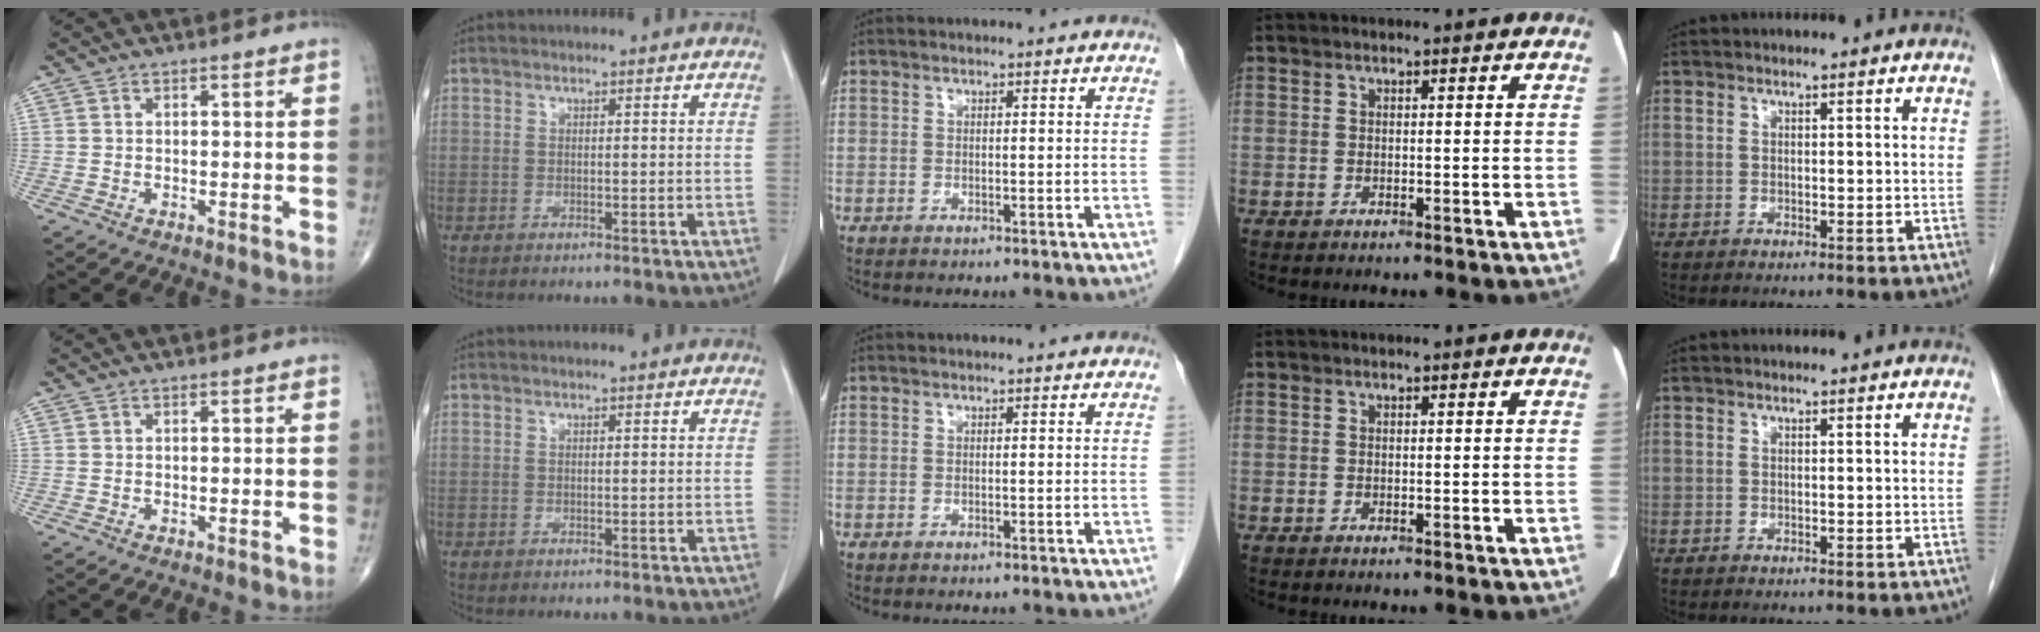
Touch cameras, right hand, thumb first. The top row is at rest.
{}